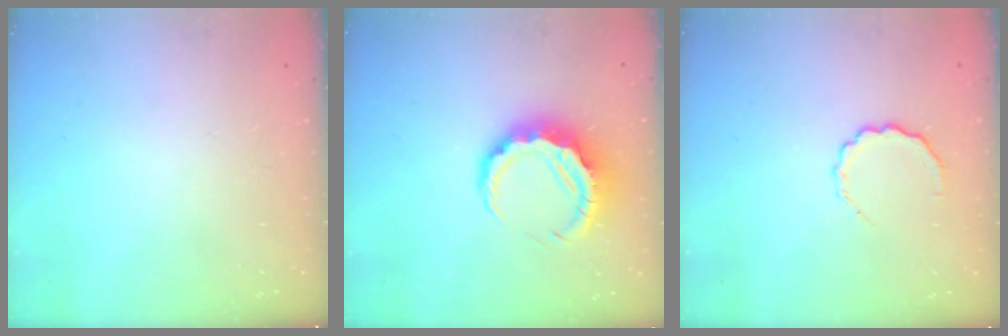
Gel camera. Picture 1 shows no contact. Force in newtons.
{"total": 9.3, "press": 9.2, "slide": 1.6}
{"total": 6.1, "press": 6.0, "slide": 1.1}